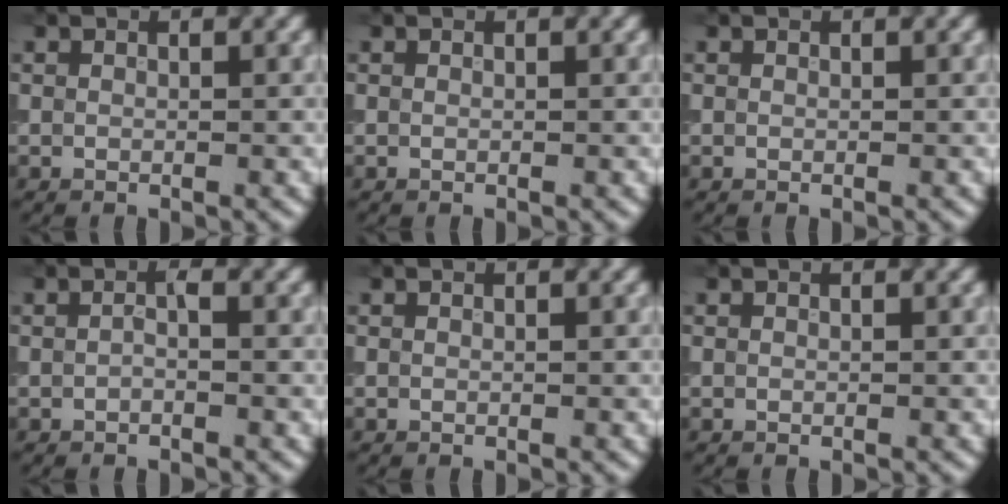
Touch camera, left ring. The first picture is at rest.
{"total": 0.0}
{"total": 0.0}
{"total": 0.8, "force": [-0.2, 0.2, 0.7], "torque": [-0.015, 0.000, -0.005]}
{"total": 0.0}
{"total": 0.0}